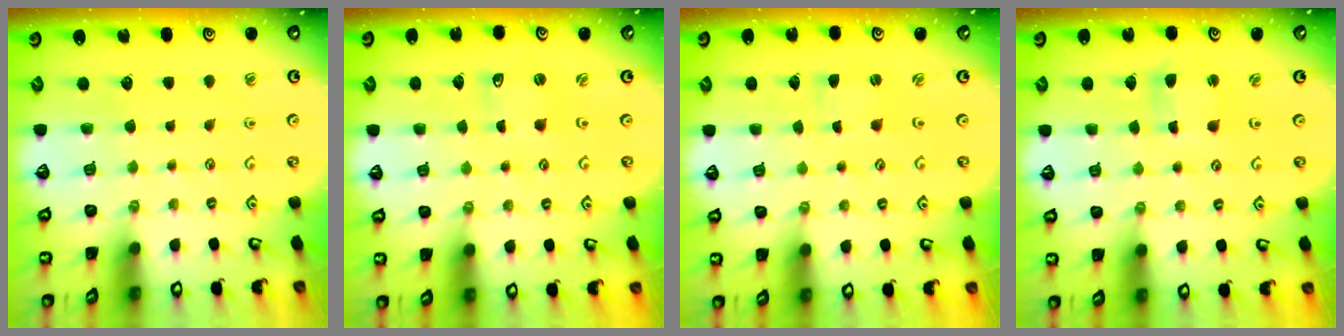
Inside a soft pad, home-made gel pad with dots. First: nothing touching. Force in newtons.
{"total": 1.5, "press": 1.5, "slide": 0.1}
{"total": 1.0, "press": 1.0, "slide": 0.3}
{"total": 2.9, "press": 2.9, "slide": 0.3}